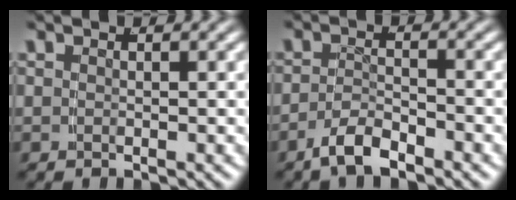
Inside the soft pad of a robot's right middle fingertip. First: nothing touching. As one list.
[{"total": 2.8, "force": [-2.4, 0.4, 1.4], "torque": [-0.026, -0.002, -0.042]}]